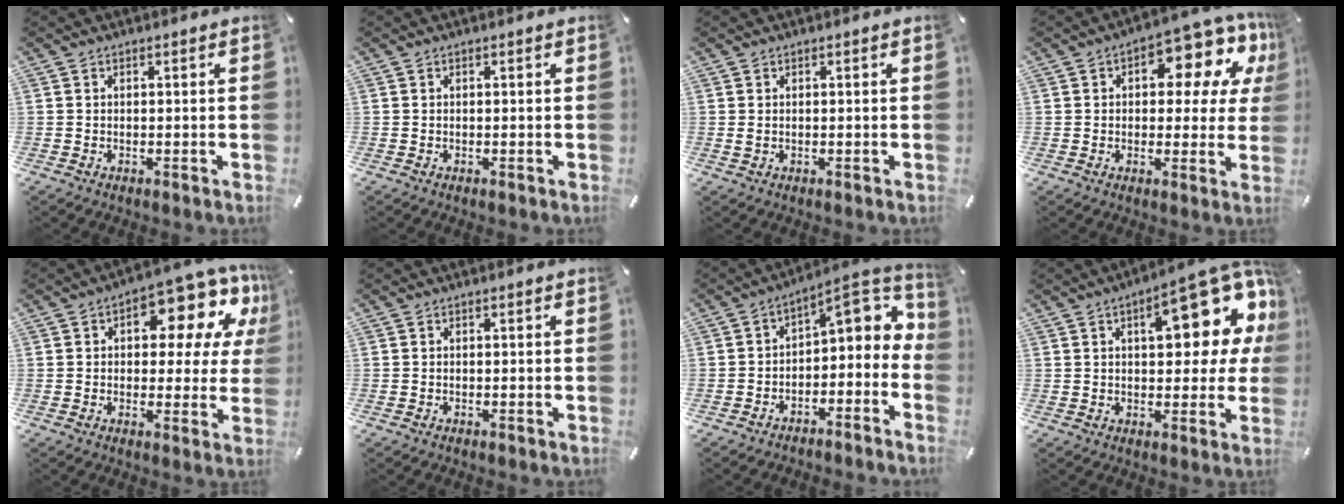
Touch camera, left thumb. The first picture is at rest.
{"total": 0.0}
{"total": 0.7, "force": [0.1, 0.5, 0.5], "torque": [-0.012, 0.002, 0.001]}
{"total": 12.7, "force": [6.5, 6.0, 9.1], "torque": [-0.108, -0.054, 0.107]}
{"total": 13.6, "force": [7.5, 6.6, 9.3], "torque": [-0.117, -0.059, 0.125]}
{"total": 0.0}
{"total": 6.1, "force": [1.2, 3.8, 4.6], "torque": [-0.051, -0.027, 0.014]}
{"total": 18.2, "force": [7.1, 7.7, 14.8], "torque": [-0.186, -0.036, 0.110]}